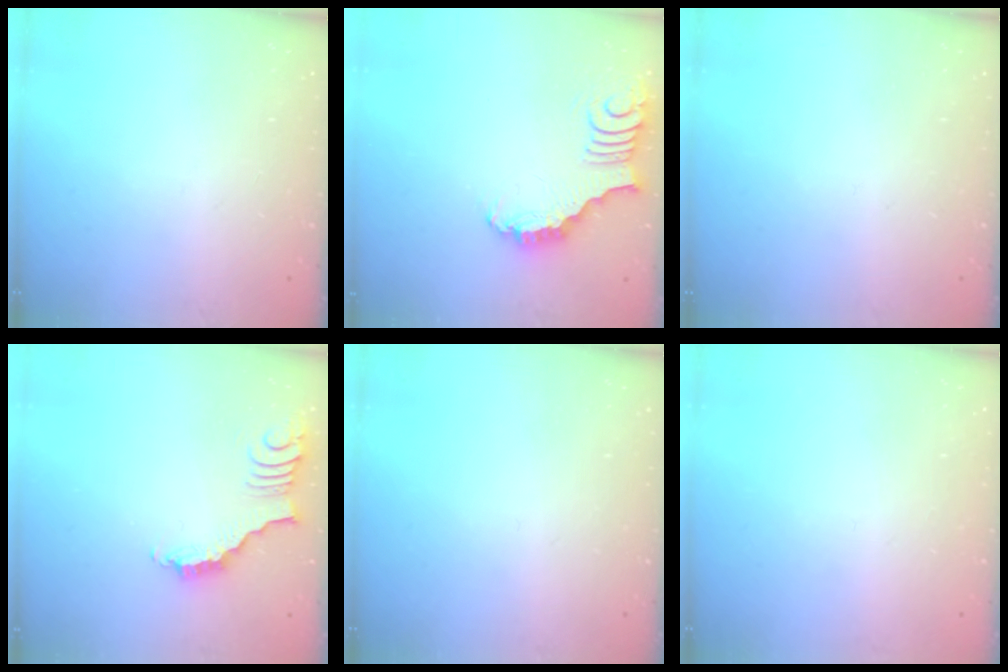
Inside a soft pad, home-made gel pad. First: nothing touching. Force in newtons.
{"total": 3.4, "press": 3.3, "slide": 0.5}
{"total": 0.0}
{"total": 2.9, "press": 2.9, "slide": 0.6}
{"total": 0.0}
{"total": 0.0}